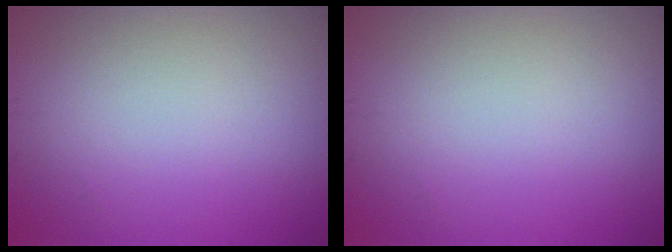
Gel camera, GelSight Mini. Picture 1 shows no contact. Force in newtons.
{"total": 0.0}